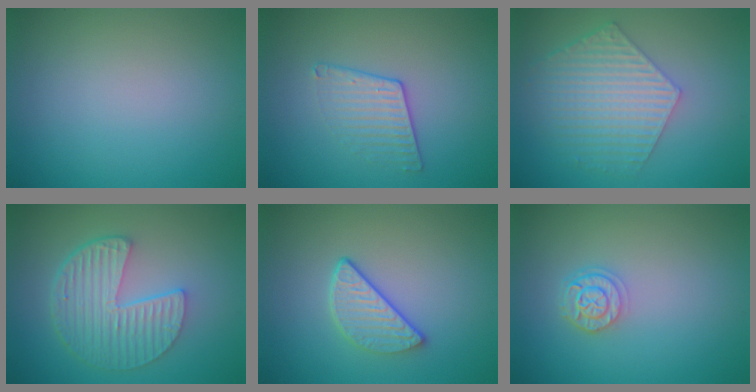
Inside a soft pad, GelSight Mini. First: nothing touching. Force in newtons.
{"total": 2.0, "press": 1.5, "slide": 1.3}
{"total": 5.9, "press": 4.4, "slide": 3.9}
{"total": 5.9, "press": 4.3, "slide": 4.0}
{"total": 3.2, "press": 2.6, "slide": 2.0}
{"total": 2.5, "press": 2.0, "slide": 1.4}